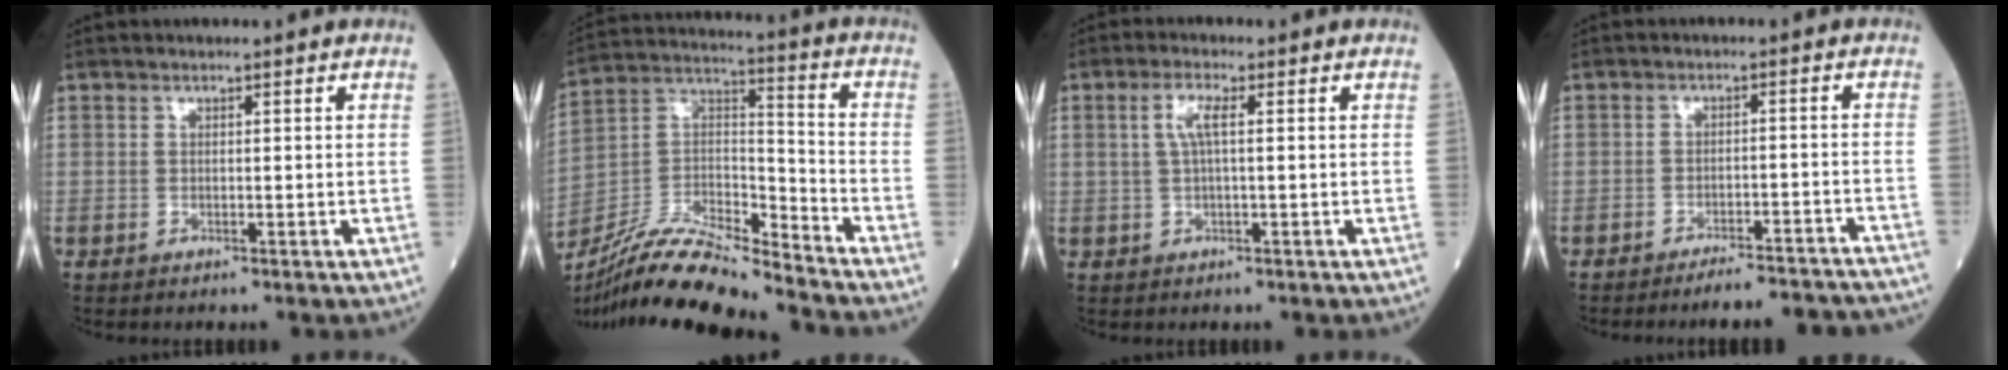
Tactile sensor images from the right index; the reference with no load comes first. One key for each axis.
{"total": 17.3, "fx": -15.7, "fy": 0.9, "fz": 7.1, "tx": -0.136, "ty": 0.015, "tz": -0.294}
{"total": 3.3, "fx": 0.7, "fy": 0.6, "fz": 3.1, "tx": -0.069, "ty": 0.008, "tz": 0.015}
{"total": 11.0, "fx": -10.5, "fy": 1.5, "fz": 3.0, "tx": -0.015, "ty": 0.015, "tz": -0.125}